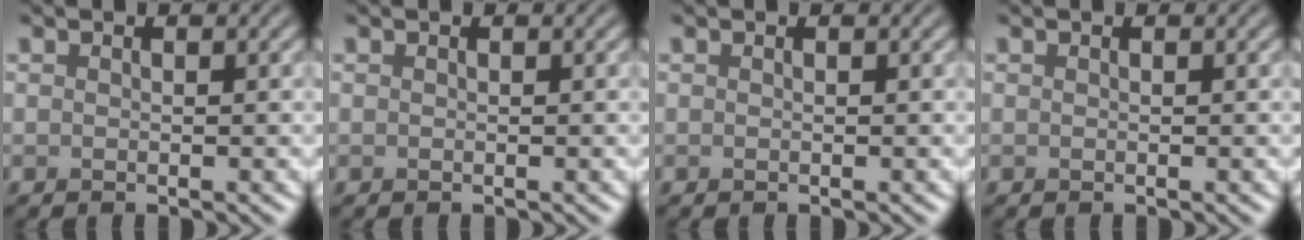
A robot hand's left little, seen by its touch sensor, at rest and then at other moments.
{"total": 0.0}
{"total": 0.0}
{"total": 0.0}